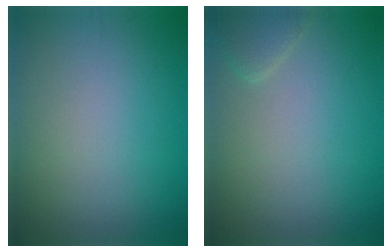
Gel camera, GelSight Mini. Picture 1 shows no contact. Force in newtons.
{"total": 1.7, "press": 1.7, "slide": 0.1}